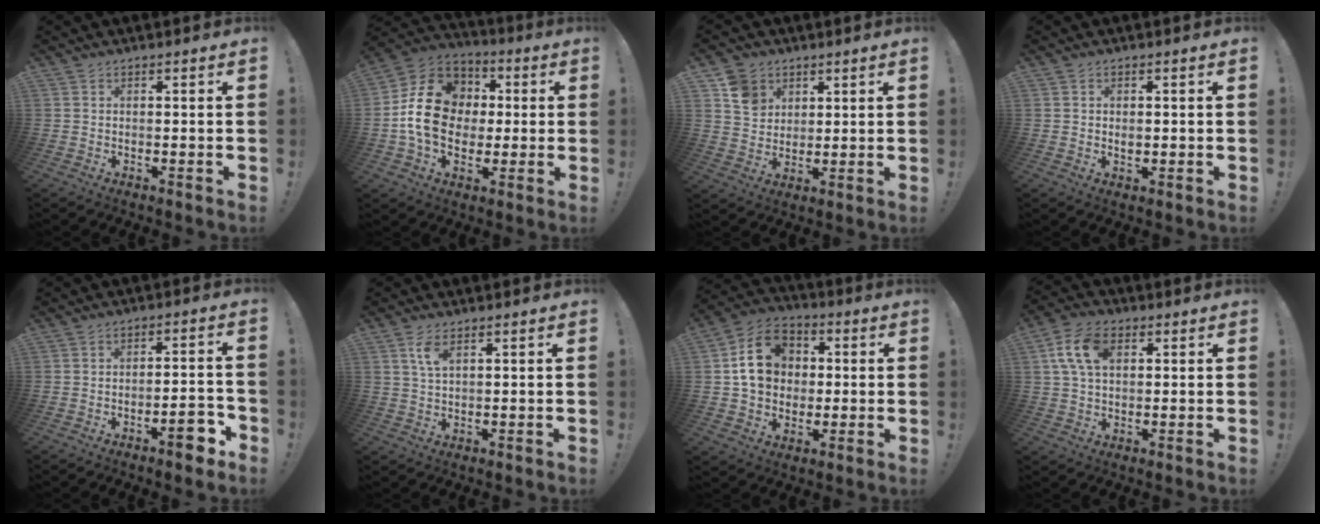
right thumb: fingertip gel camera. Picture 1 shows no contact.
{"total": 18.0, "force": [0.2, 14.8, 10.3], "torque": [-0.152, 0.027, 0.016]}
{"total": 9.1, "force": [4.6, 7.3, 2.8], "torque": [-0.032, -0.021, 0.094]}
{"total": 1.5, "force": [-0.1, 1.3, 0.9], "torque": [-0.007, 0.002, -0.004]}
{"total": 7.4, "force": [-4.5, 2.4, 5.4], "torque": [-0.064, 0.024, -0.074]}
{"total": 4.3, "force": [1.9, 1.9, 3.4], "torque": [-0.060, -0.003, 0.033]}
{"total": 16.3, "force": [2.5, 13.6, 8.7], "torque": [-0.141, 0.008, 0.053]}
{"total": 11.2, "force": [3.1, 7.1, 8.1], "torque": [-0.151, 0.009, 0.059]}